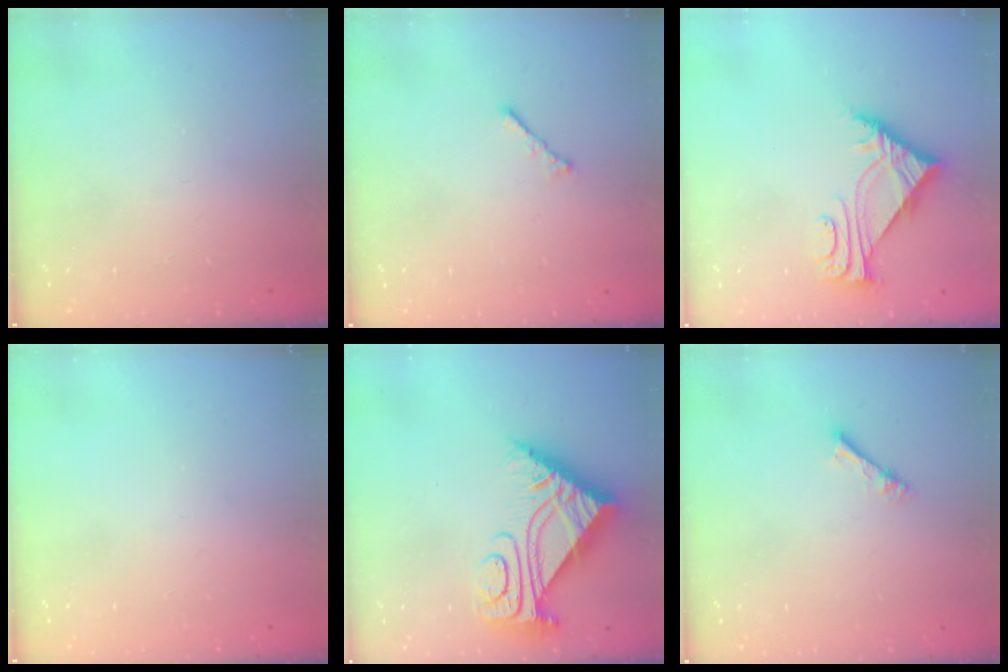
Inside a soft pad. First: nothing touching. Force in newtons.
{"total": 1.7, "press": 1.6, "slide": 0.5}
{"total": 6.6, "press": 6.6, "slide": 0.1}
{"total": 0.0}
{"total": 11.1, "press": 11.0, "slide": 1.0}
{"total": 2.3, "press": 2.3, "slide": 0.3}